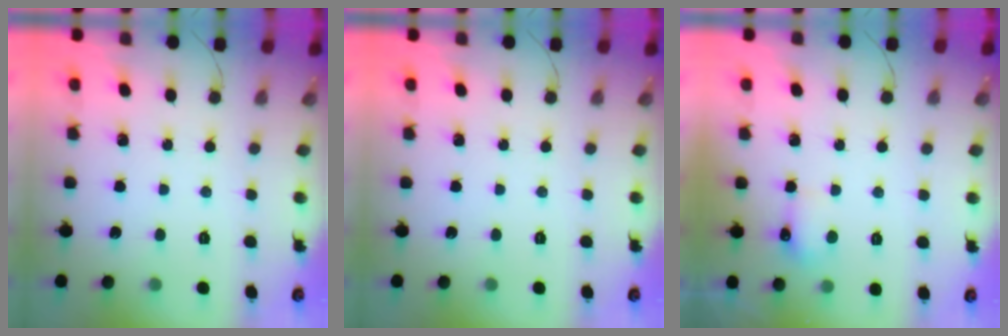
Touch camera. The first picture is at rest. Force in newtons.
{"total": 0.0}
{"total": 5.4, "press": 5.3, "slide": 1.2}